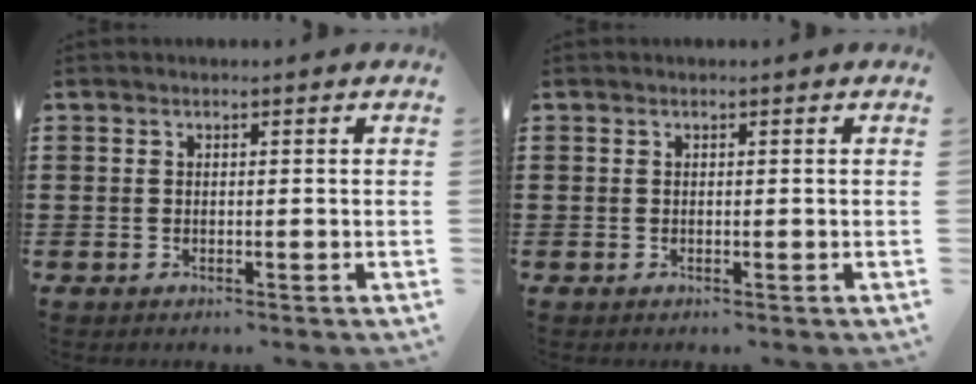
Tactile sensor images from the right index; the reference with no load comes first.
{"total": 0.0}